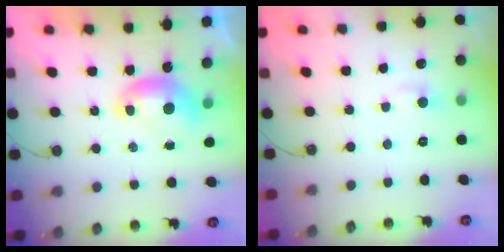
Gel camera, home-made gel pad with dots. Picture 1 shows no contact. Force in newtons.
{"total": 1.1, "press": 0.8, "slide": 0.8}